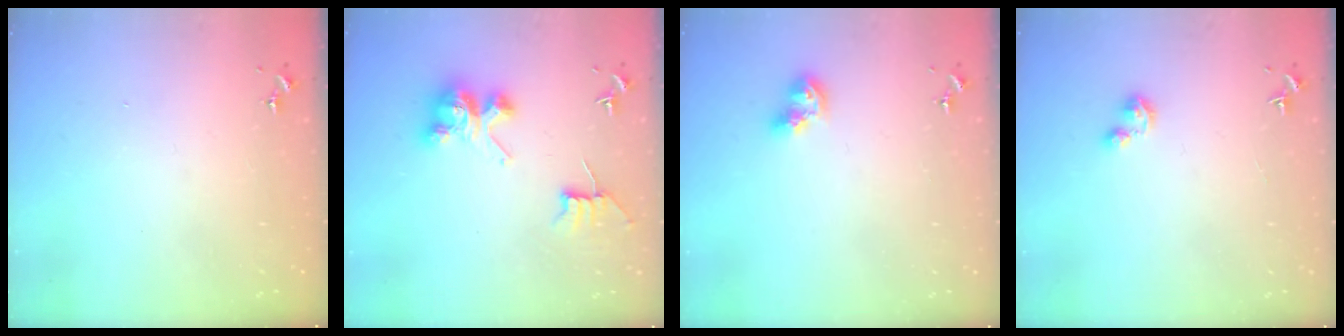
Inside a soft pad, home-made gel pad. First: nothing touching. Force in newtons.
{"total": 8.5, "press": 8.4, "slide": 0.8}
{"total": 9.8, "press": 9.7, "slide": 1.2}
{"total": 2.2, "press": 2.2, "slide": 0.2}